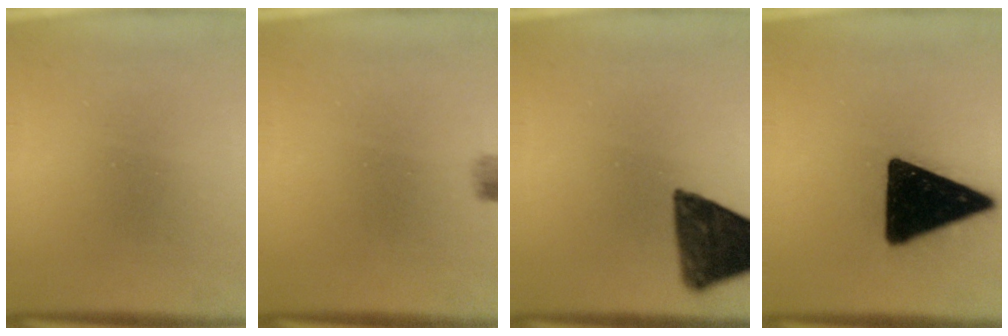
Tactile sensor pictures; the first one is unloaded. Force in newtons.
{"total": 2.2}
{"total": 11.5}
{"total": 18.5}